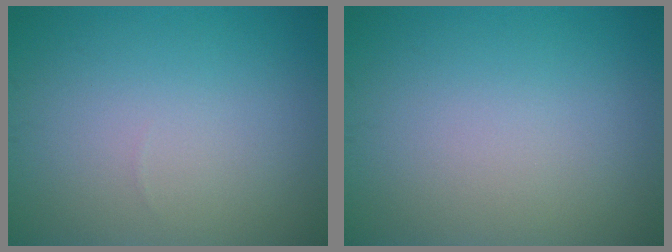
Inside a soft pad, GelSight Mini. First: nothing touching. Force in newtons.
{"total": 0.0}